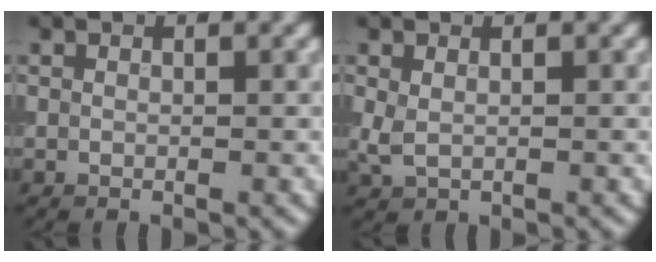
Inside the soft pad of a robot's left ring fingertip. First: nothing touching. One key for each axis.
{"total": 1.3, "fx": 0.1, "fy": 0.9, "fz": 1.0, "tx": -0.027, "ty": 0.000, "tz": 0.007}